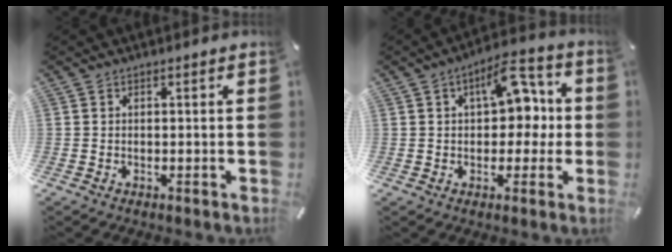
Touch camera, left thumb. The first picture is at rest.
{"total": 10.7, "force": [3.1, 6.6, 7.8], "torque": [-0.092, -0.012, 0.049]}